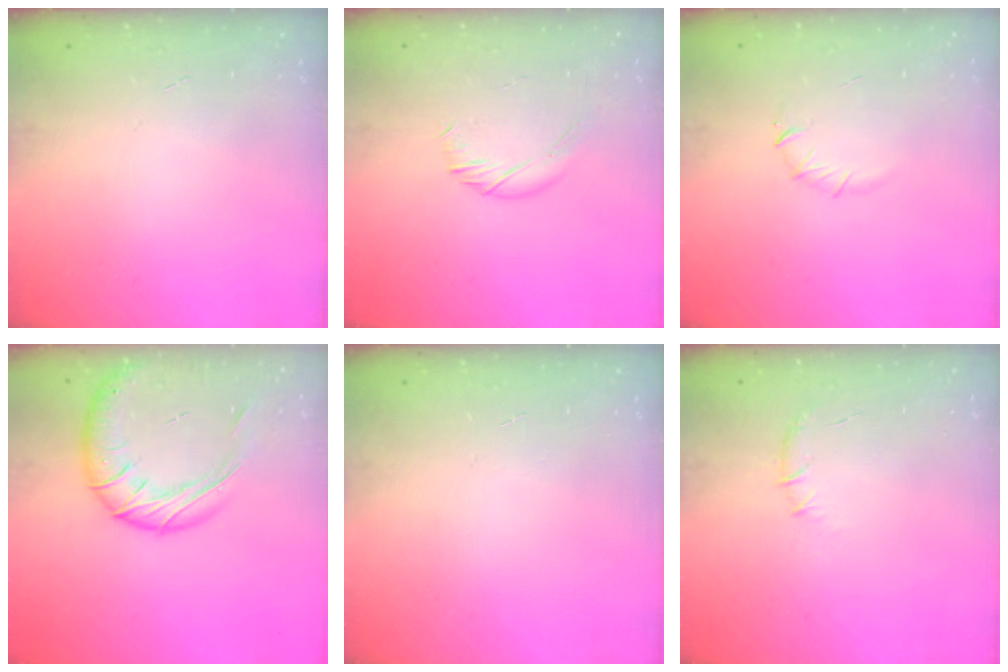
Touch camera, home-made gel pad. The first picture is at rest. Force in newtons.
{"total": 5.0, "press": 4.8, "slide": 1.4}
{"total": 3.8, "press": 3.6, "slide": 1.1}
{"total": 16.5, "press": 16.4, "slide": 2.1}
{"total": 0.0}
{"total": 5.7, "press": 5.6, "slide": 1.5}